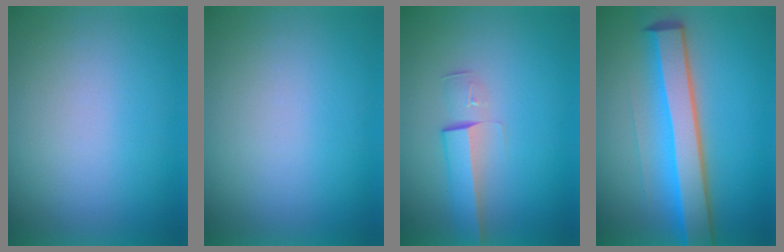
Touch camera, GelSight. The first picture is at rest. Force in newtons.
{"total": 0.0}
{"total": 2.9}
{"total": 7.9}